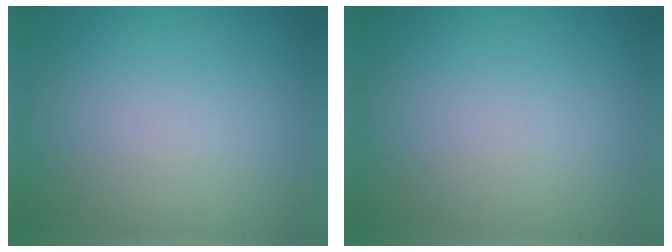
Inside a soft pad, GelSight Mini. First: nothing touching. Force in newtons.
{"total": 0.0}